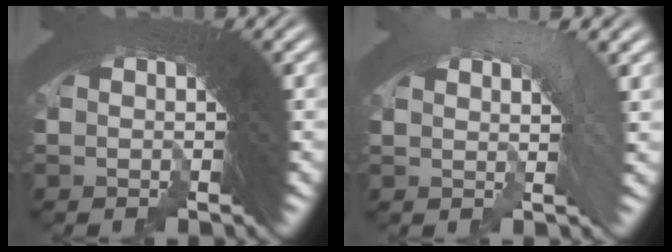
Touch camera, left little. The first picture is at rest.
{"total": 1.7, "force": [-1.6, 0.6, 0.1], "torque": [0.008, -0.003, -0.024]}